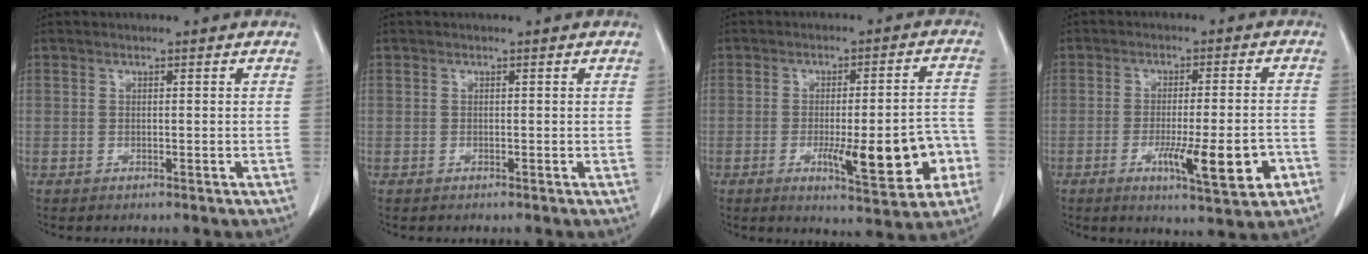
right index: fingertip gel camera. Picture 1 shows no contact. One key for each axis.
{"total": 0.0}
{"total": 12.9, "fx": -3.9, "fy": 2.8, "fz": 12.0, "tx": -0.155, "ty": 0.008, "tz": -0.044}
{"total": 10.1, "fx": -3.9, "fy": 1.1, "fz": 9.3, "tx": -0.134, "ty": -0.013, "tz": -0.053}